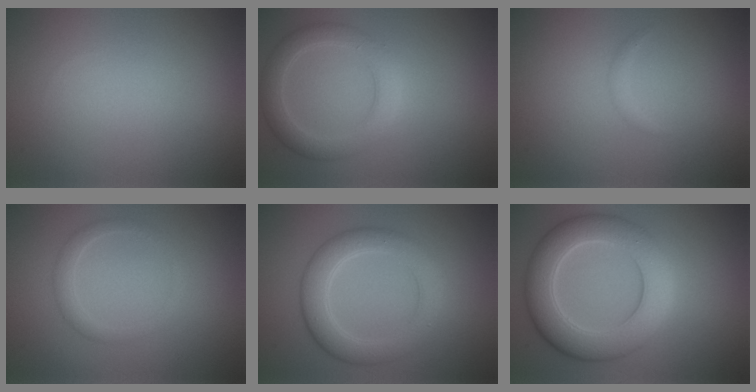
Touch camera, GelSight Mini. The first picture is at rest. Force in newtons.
{"total": 3.5, "press": 3.5, "slide": 0.3}
{"total": 0.6, "press": 0.6, "slide": 0.0}
{"total": 1.5, "press": 1.5, "slide": 0.2}
{"total": 4.6, "press": 4.6, "slide": 0.3}
{"total": 7.6, "press": 7.6, "slide": 0.3}